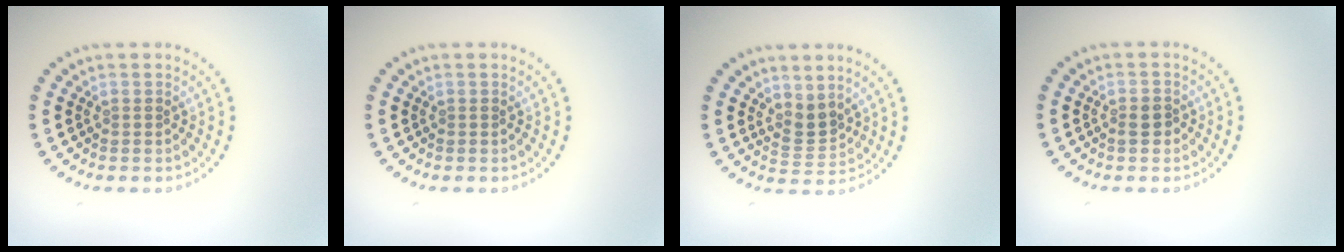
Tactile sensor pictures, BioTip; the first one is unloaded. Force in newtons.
{"total": 0.0}
{"total": 2.2, "press": 1.6, "slide": 1.5}
{"total": 1.4, "press": 1.4, "slide": 0.3}